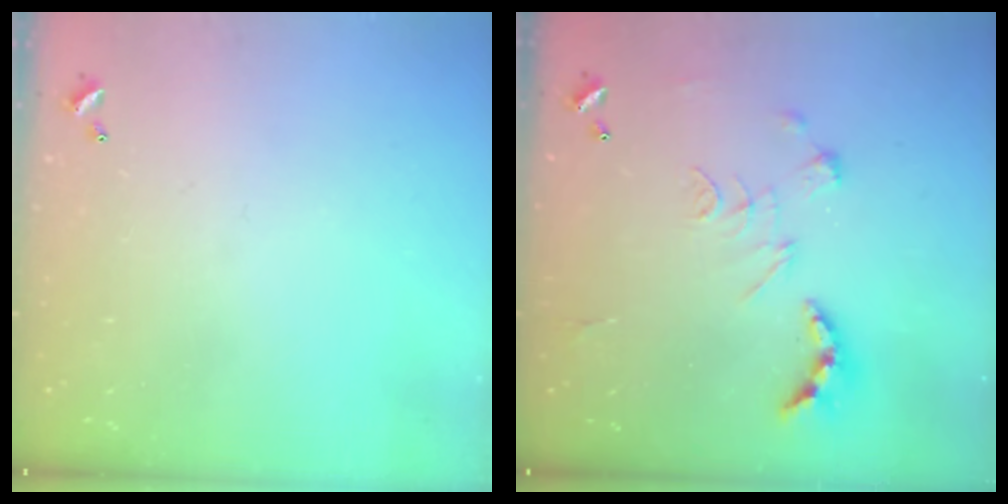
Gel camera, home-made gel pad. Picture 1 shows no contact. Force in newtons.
{"total": 2.5, "press": 2.0, "slide": 1.5}